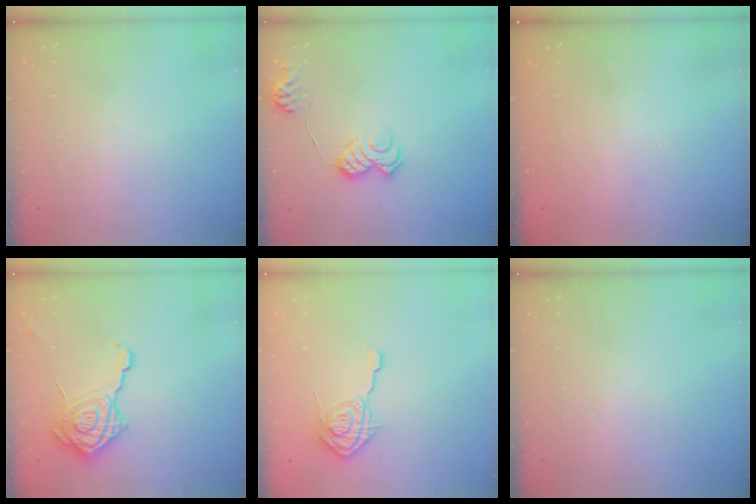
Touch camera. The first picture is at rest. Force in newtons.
{"total": 11.1, "press": 11.0, "slide": 1.0}
{"total": 2.3, "press": 2.2, "slide": 0.8}
{"total": 20.0, "press": 19.9, "slide": 0.8}
{"total": 14.9, "press": 14.9, "slide": 0.5}
{"total": 0.0}